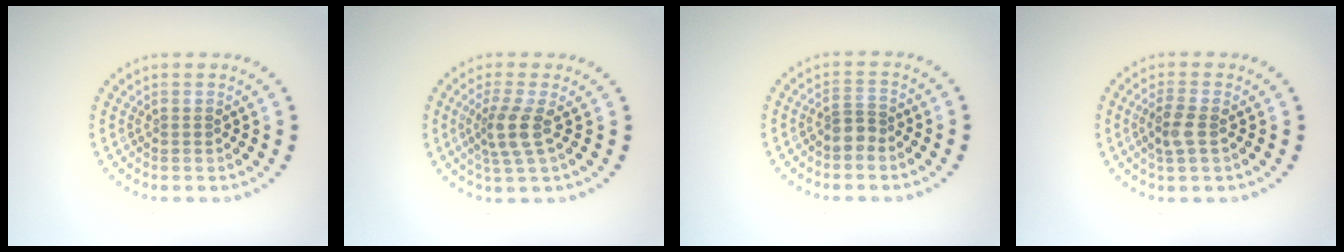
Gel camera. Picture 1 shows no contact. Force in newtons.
{"total": 2.9, "press": 2.3, "slide": 1.8}
{"total": 1.9, "press": 1.5, "slide": 1.1}
{"total": 2.4, "press": 2.2, "slide": 0.8}